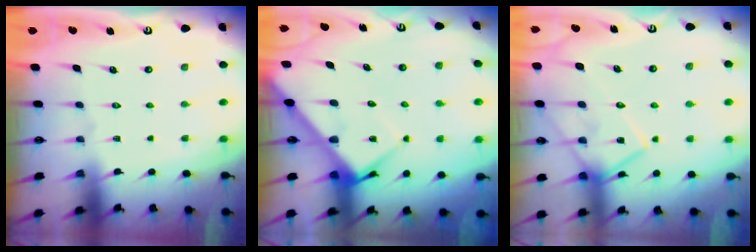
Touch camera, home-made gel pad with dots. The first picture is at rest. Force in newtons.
{"total": 6.8, "press": 6.8, "slide": 0.6}
{"total": 15.8, "press": 15.8, "slide": 1.5}